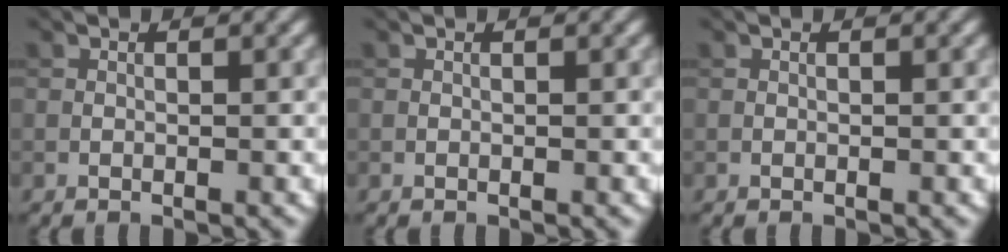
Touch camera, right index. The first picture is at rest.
{"total": 0.0}
{"total": 0.0}